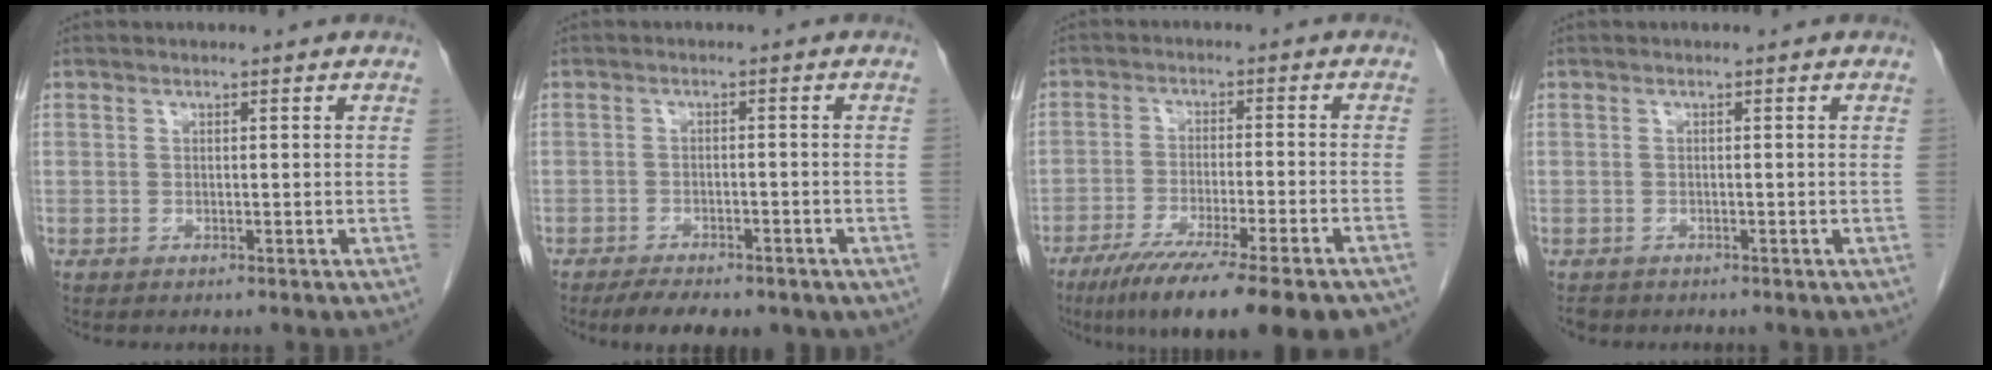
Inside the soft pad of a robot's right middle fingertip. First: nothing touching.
{"total": 8.7, "force": [-6.1, 3.7, 5.0], "torque": [-0.070, -0.001, -0.080]}
{"total": 20.0, "force": [-15.5, 1.5, 12.6], "torque": [-0.136, -0.038, -0.230]}
{"total": 1.3, "force": [-1.0, 0.7, 0.1], "torque": [-0.010, -0.001, -0.015]}